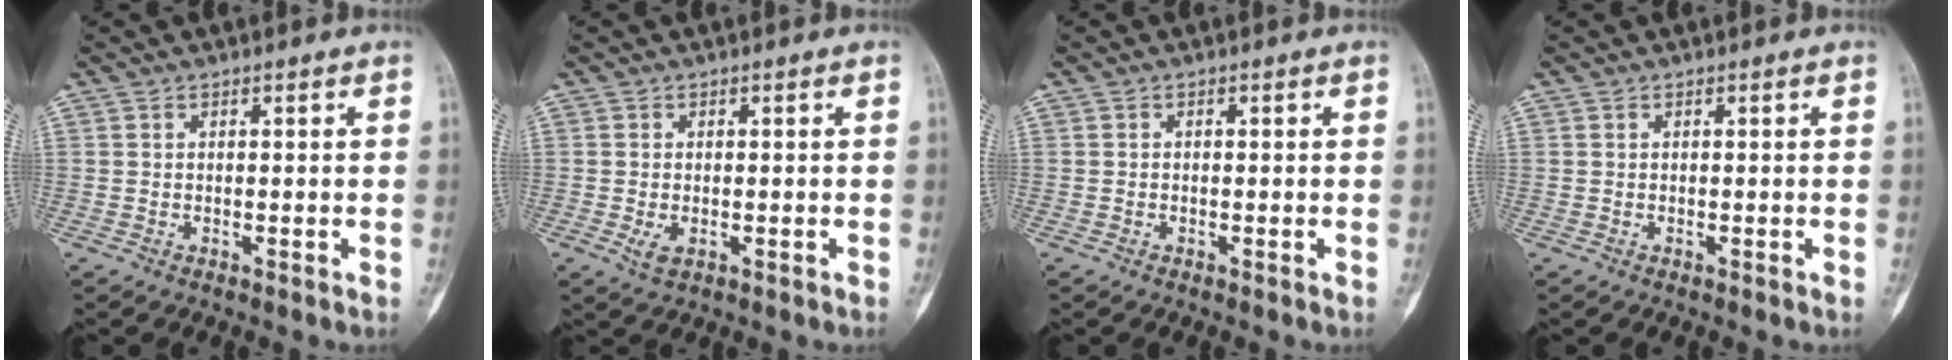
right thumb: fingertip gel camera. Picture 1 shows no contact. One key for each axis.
{"total": 2.3, "fx": -0.6, "fy": 1.3, "fz": 1.7, "tx": -0.031, "ty": -0.002, "tz": -0.009}
{"total": 0.0}
{"total": 0.0}